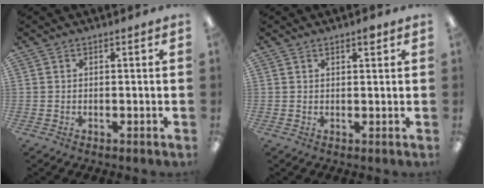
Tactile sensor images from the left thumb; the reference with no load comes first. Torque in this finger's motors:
{"motor_torque": [-0.30, 0.29, -0.01, -0.10, 0.00]}